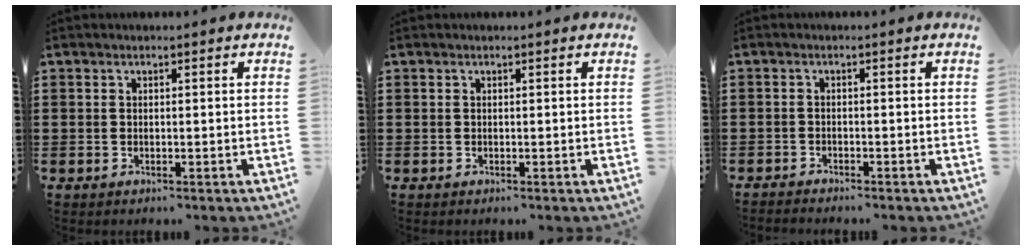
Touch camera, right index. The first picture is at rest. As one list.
[{"total": 0.0}, {"total": 1.3, "force": [-1.3, 0.1, -0.1], "torque": [-0.002, 0.002, -0.028]}]